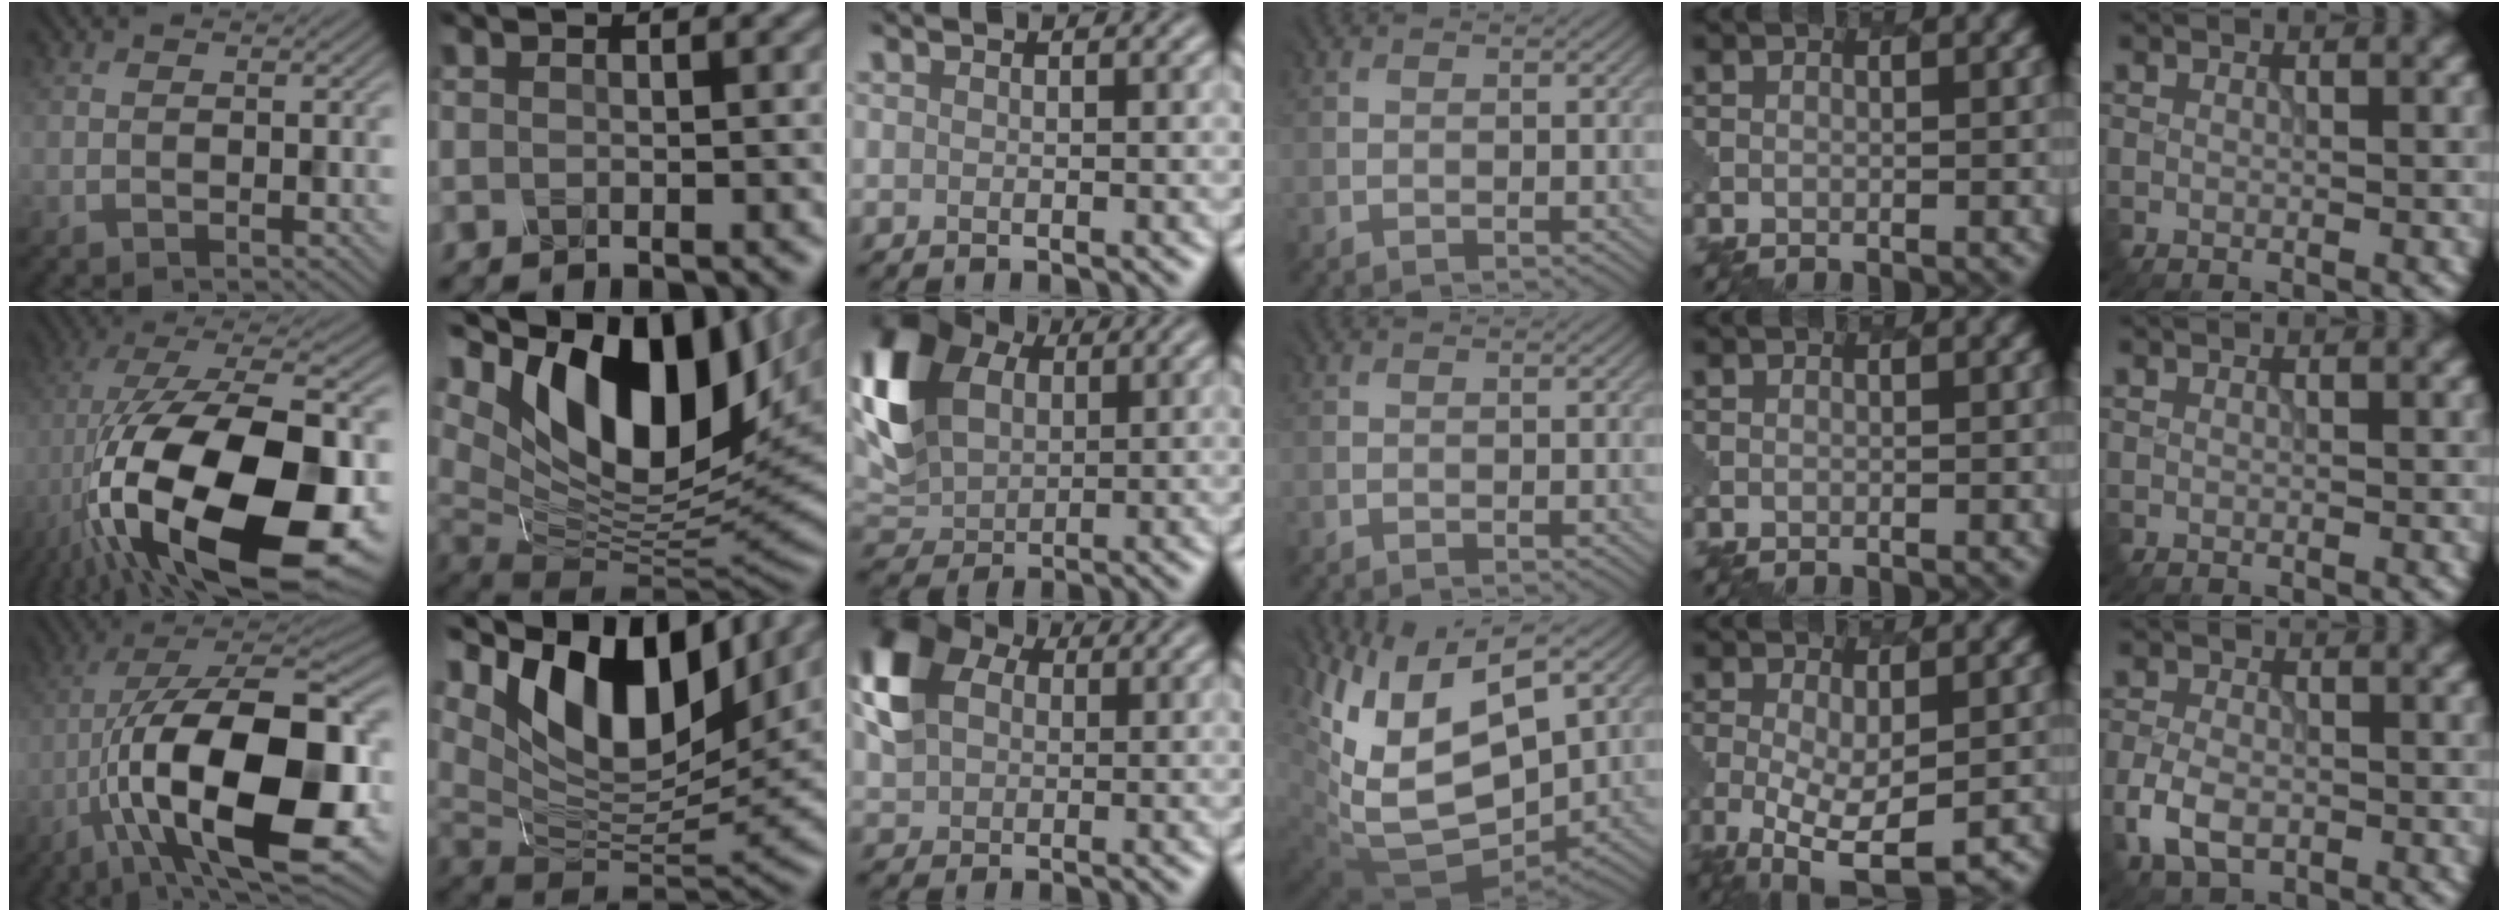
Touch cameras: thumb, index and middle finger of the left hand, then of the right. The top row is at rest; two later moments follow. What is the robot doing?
{"motion": "dispense", "object": "toothpaste"}